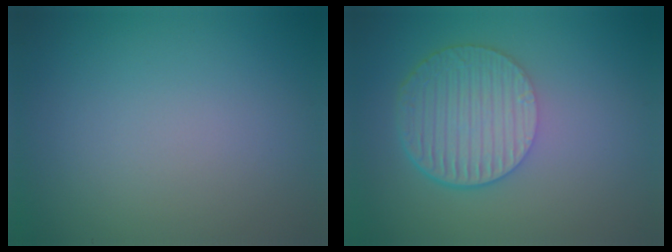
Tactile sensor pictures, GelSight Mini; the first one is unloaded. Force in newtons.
{"total": 6.5, "press": 4.5, "slide": 4.7}